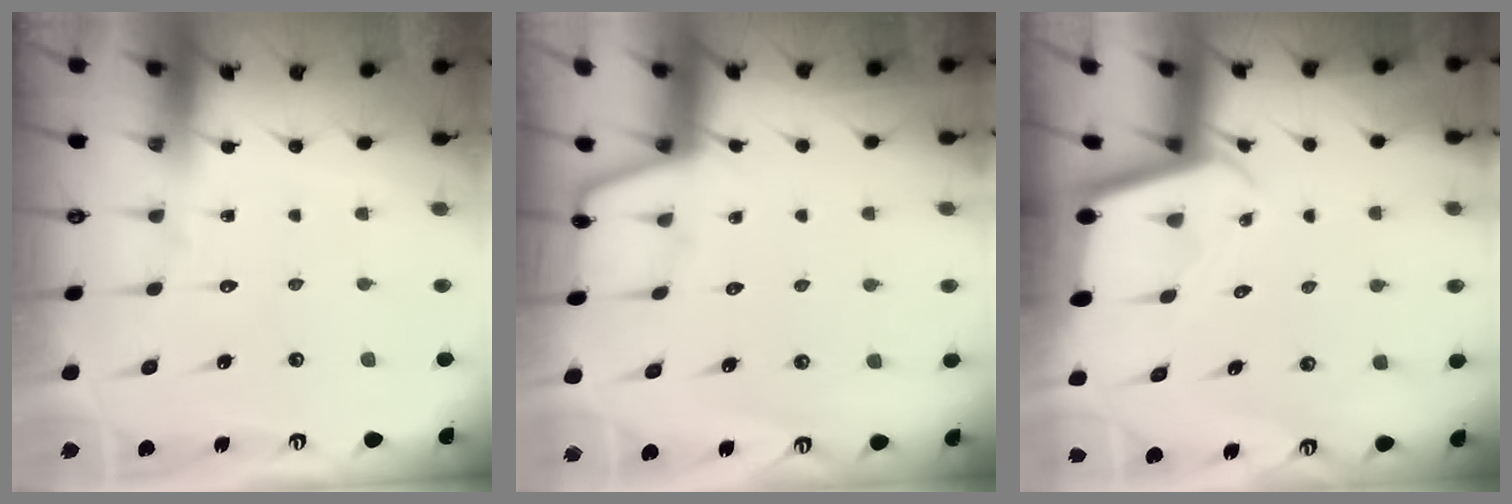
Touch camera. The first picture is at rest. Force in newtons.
{"total": 2.3, "press": 2.3, "slide": 0.4}
{"total": 1.7, "press": 1.7, "slide": 0.1}